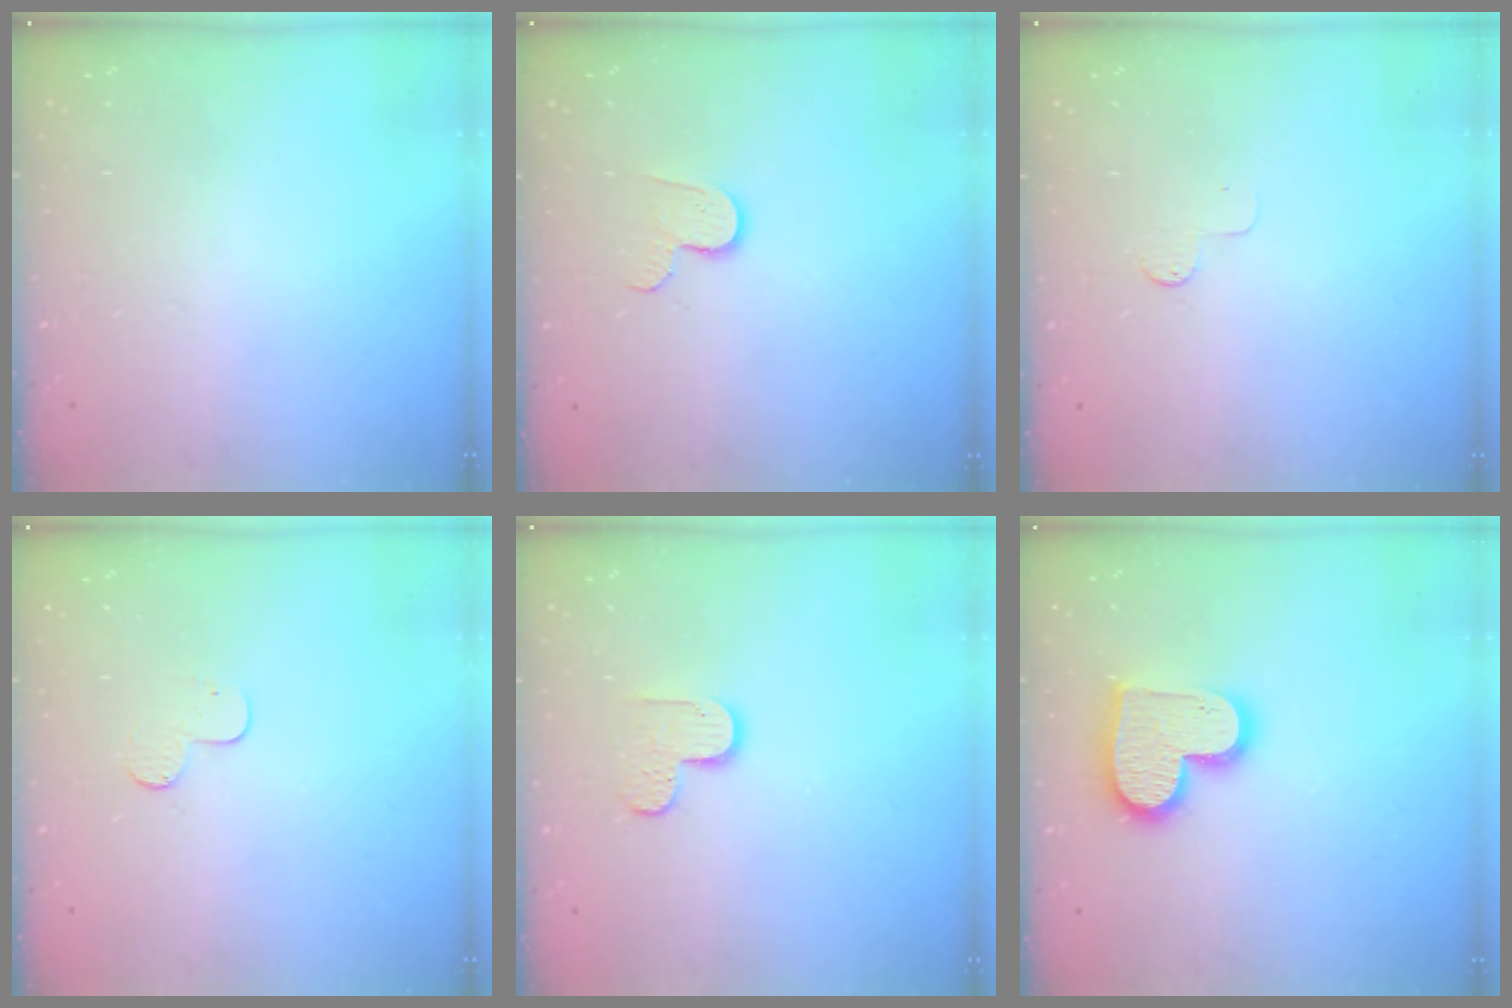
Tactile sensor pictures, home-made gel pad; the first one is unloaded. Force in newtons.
{"total": 6.3, "press": 6.3, "slide": 0.5}
{"total": 2.6, "press": 2.6, "slide": 0.3}
{"total": 4.9, "press": 4.9, "slide": 0.5}
{"total": 4.9, "press": 4.9, "slide": 0.2}
{"total": 13.9, "press": 13.9, "slide": 1.2}